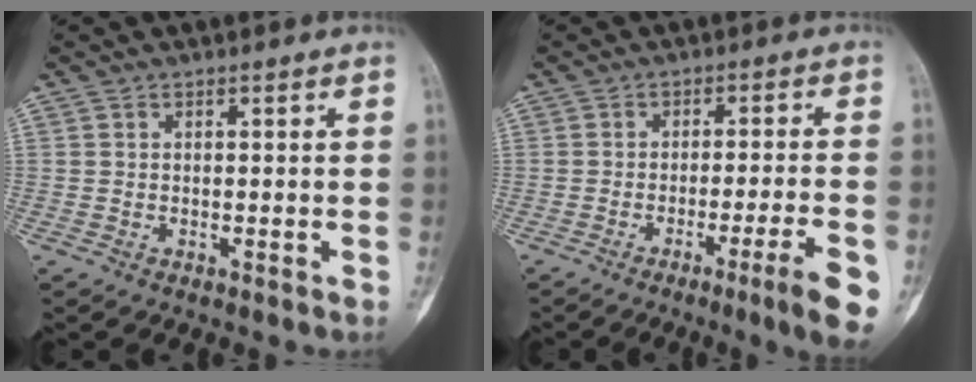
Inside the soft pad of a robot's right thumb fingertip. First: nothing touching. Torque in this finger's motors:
{"motor_torque": [-0.21, -0.03, 0.16, -0.23, 0.02]}